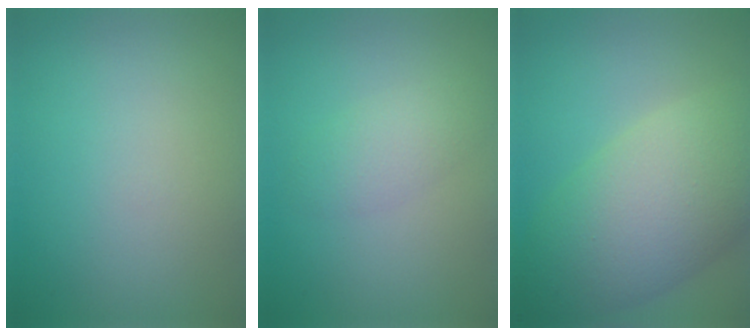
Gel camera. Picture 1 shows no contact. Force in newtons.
{"total": 2.5, "press": 2.5, "slide": 0.0}
{"total": 9.5, "press": 9.5, "slide": 0.6}